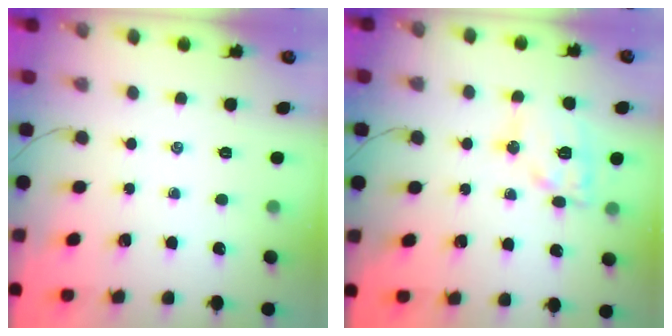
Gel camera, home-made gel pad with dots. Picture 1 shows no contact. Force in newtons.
{"total": 11.3, "press": 11.2, "slide": 0.9}